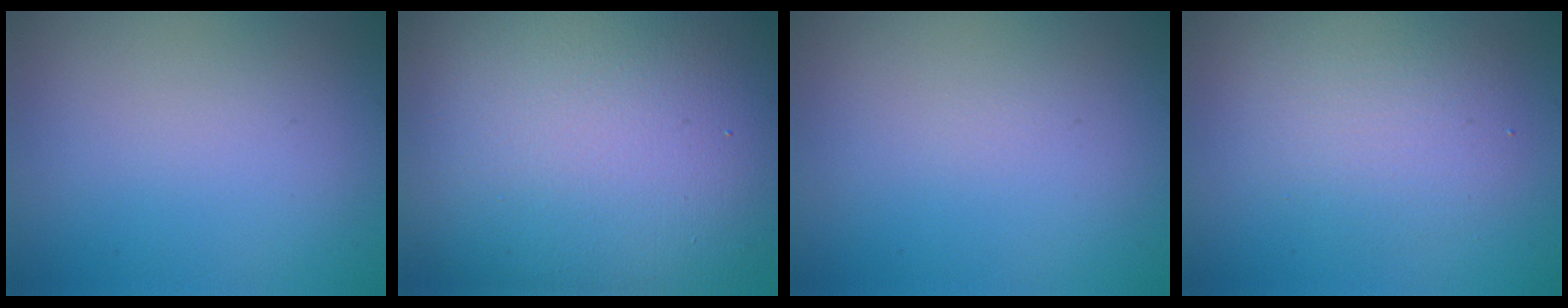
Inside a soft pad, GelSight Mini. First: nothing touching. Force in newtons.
{"total": 19.5, "press": 19.4, "slide": 0.8}
{"total": 0.0}
{"total": 3.6, "press": 3.6, "slide": 0.3}